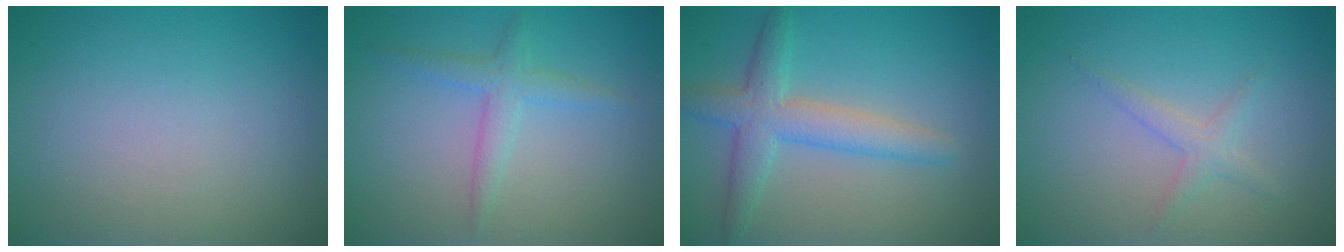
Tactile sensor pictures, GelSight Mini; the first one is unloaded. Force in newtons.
{"total": 2.2, "press": 2.2, "slide": 0.1}
{"total": 4.3, "press": 4.2, "slide": 0.2}
{"total": 1.6, "press": 1.6, "slide": 0.1}